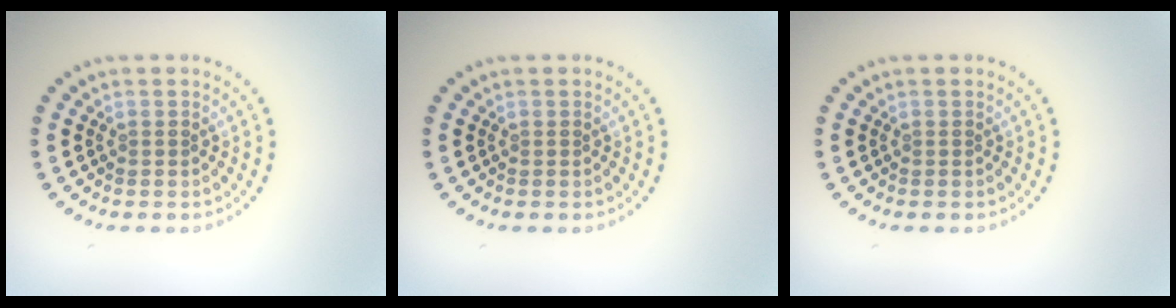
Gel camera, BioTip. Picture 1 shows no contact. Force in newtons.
{"total": 0.0}
{"total": 0.0}